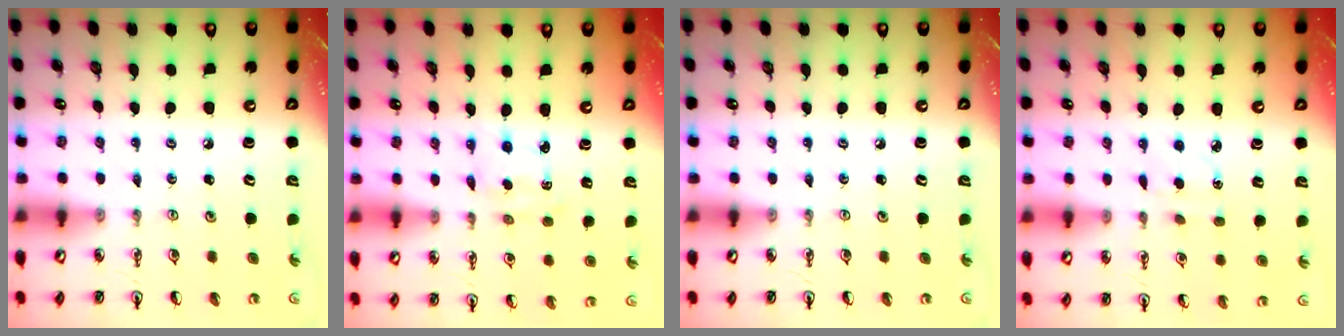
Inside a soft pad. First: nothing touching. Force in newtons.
{"total": 2.3, "press": 2.3, "slide": 0.5}
{"total": 0.0}
{"total": 2.7, "press": 2.6, "slide": 0.4}